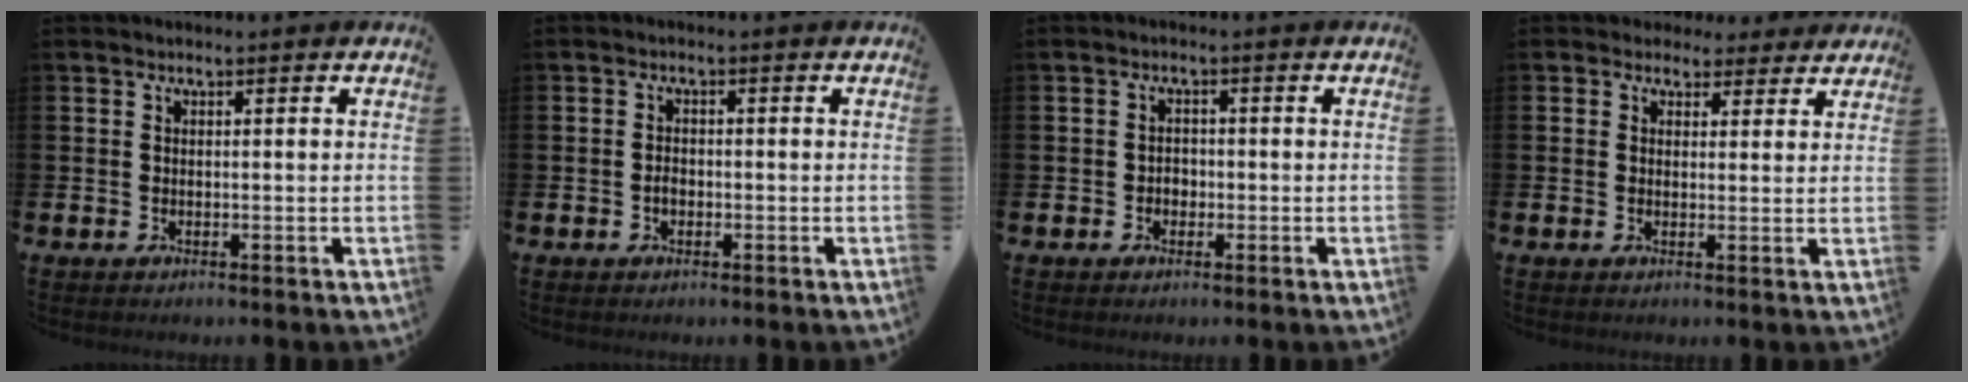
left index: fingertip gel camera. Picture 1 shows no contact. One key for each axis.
{"total": 1.5, "fx": -0.5, "fy": 1.0, "fz": 0.9, "tx": -0.016, "ty": 0.004, "tz": -0.011}
{"total": 1.6, "fx": -0.5, "fy": 1.4, "fz": 0.5, "tx": -0.004, "ty": 0.001, "tz": -0.014}
{"total": 3.0, "fx": 2.5, "fy": 1.8, "fz": -0.1, "tx": -0.002, "ty": -0.006, "tz": 0.042}